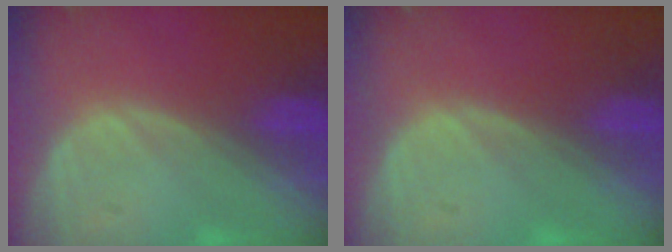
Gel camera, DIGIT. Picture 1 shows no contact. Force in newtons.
{"total": 0.6, "press": 0.2, "slide": 0.5}